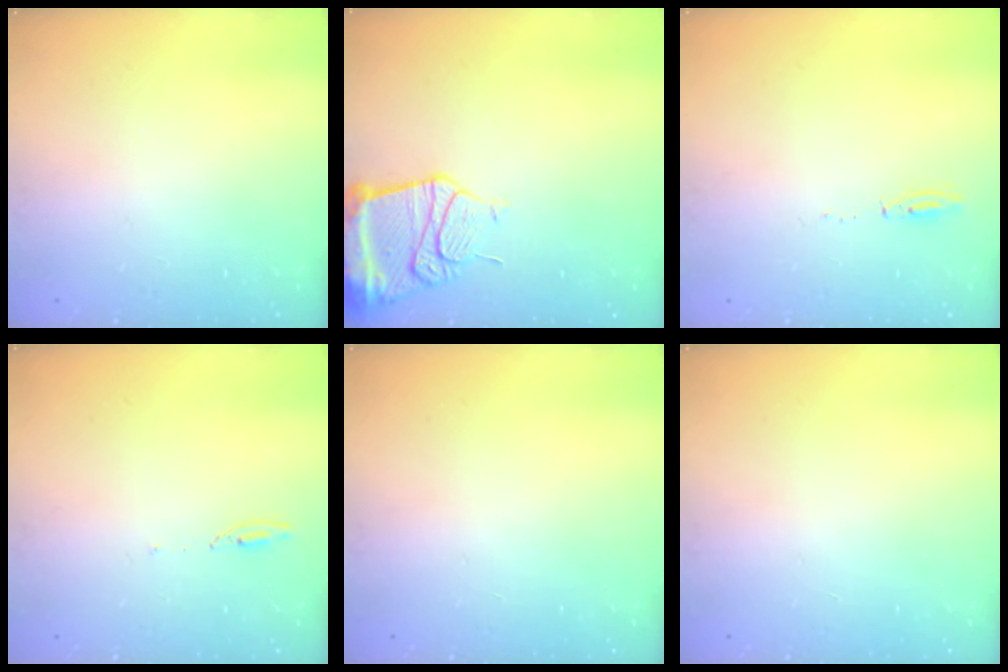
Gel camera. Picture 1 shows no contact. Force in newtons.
{"total": 14.5, "press": 14.4, "slide": 1.7}
{"total": 4.8, "press": 4.7, "slide": 1.0}
{"total": 4.1, "press": 4.0, "slide": 0.7}
{"total": 0.0}
{"total": 0.0}